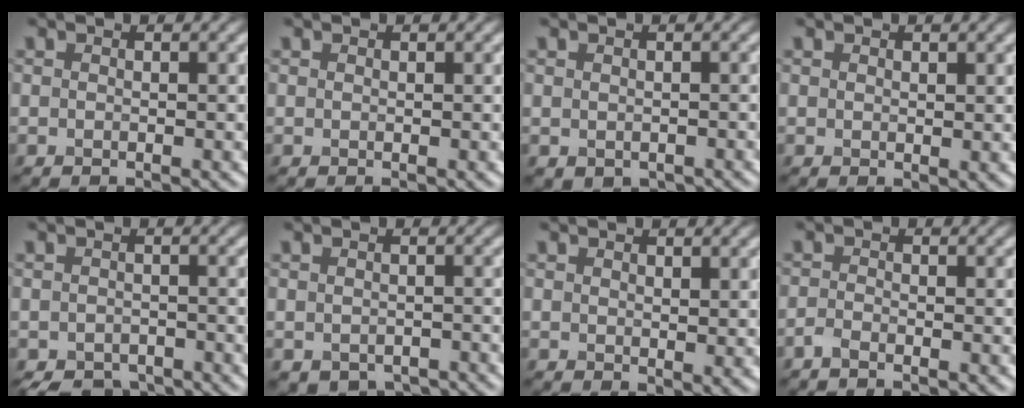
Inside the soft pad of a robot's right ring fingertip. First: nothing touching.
{"total": 0.0}
{"total": 1.3, "force": [-0.7, 0.9, 0.6], "torque": [-0.009, -0.011, -0.007]}
{"total": 0.5, "force": [0.3, 0.3, 0.3], "torque": [-0.003, 0.000, 0.005]}
{"total": 3.4, "force": [-2.8, 1.7, 1.1], "torque": [-0.004, -0.009, -0.045]}
{"total": 2.9, "force": [-2.2, 1.5, 1.1], "torque": [-0.009, -0.013, -0.030]}
{"total": 1.1, "force": [0.7, 0.5, 0.7], "torque": [-0.010, -0.005, 0.017]}
{"total": 1.1, "force": [-0.9, 0.3, 0.5], "torque": [-0.014, -0.001, -0.022]}